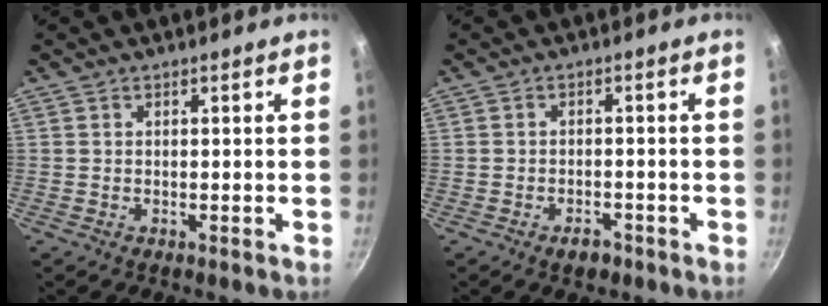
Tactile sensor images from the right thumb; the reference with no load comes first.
{"total": 3.0, "force": [-2.0, 1.7, 1.5], "torque": [-0.015, 0.019, -0.023]}